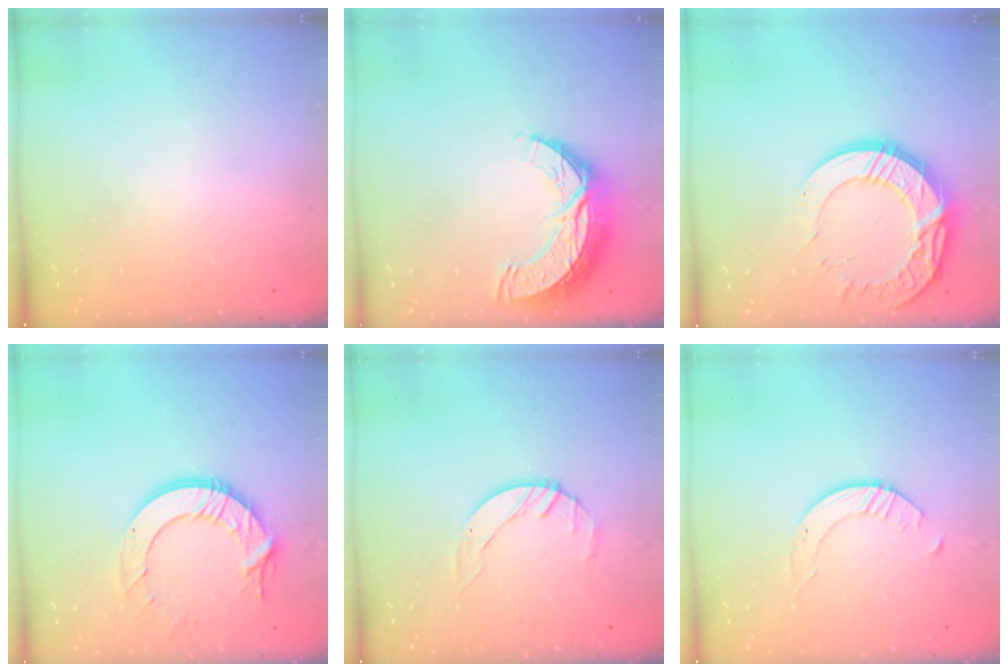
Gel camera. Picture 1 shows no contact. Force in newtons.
{"total": 10.2, "press": 10.2, "slide": 0.6}
{"total": 15.6, "press": 15.5, "slide": 1.2}
{"total": 12.6, "press": 12.6, "slide": 1.1}
{"total": 2.1, "press": 2.0, "slide": 0.3}
{"total": 2.6, "press": 2.6, "slide": 0.3}